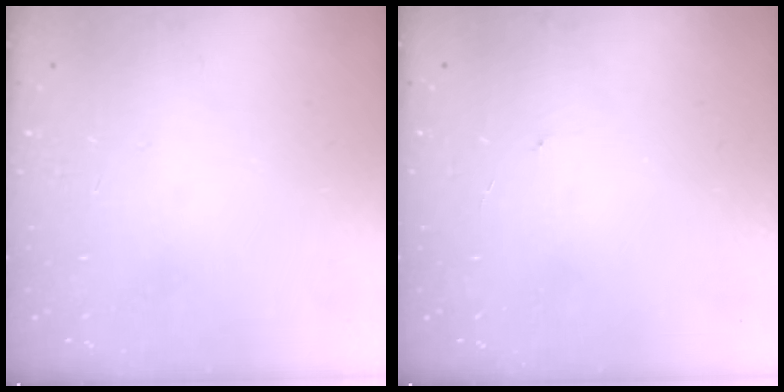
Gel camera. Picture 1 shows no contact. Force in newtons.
{"total": 0.6, "press": 0.6, "slide": 0.1}